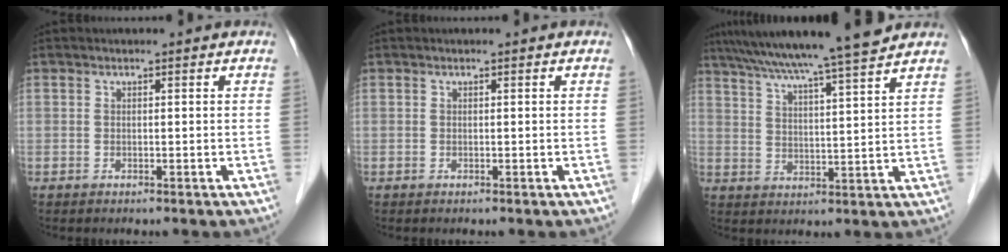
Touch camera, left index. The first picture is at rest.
{"total": 0.0}
{"total": 15.0, "force": [12.9, -1.2, 7.7], "torque": [-0.132, 0.008, 0.191]}